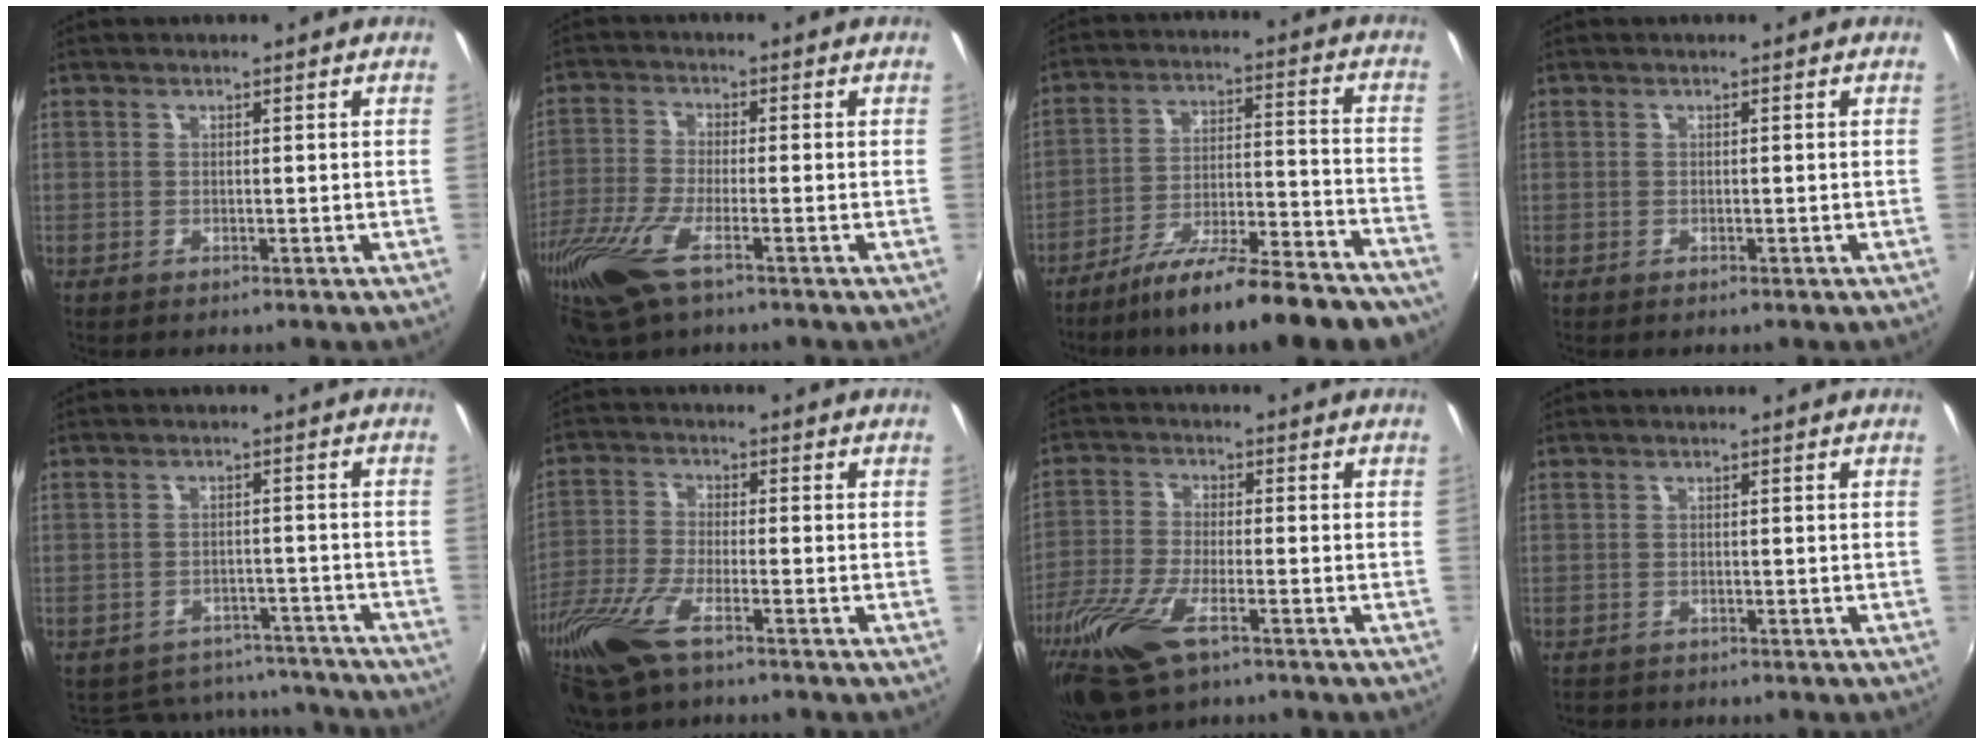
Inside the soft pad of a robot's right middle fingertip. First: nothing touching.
{"total": 13.0, "force": [-8.0, 3.6, 9.7], "torque": [-0.220, -0.047, -0.159]}
{"total": 21.6, "force": [-18.0, 3.5, 11.5], "torque": [-0.187, -0.033, -0.258]}
{"total": 0.0}
{"total": 13.8, "force": [-12.2, 5.9, 2.8], "torque": [-0.069, 0.027, -0.146]}
{"total": 12.4, "force": [-8.2, 3.3, 8.7], "torque": [-0.202, -0.037, -0.167]}
{"total": 14.6, "force": [-8.7, 5.0, 10.6], "torque": [-0.243, -0.044, -0.173]}
{"total": 1.6, "force": [-1.4, 0.9, 0.2], "torque": [-0.009, -0.006, -0.022]}